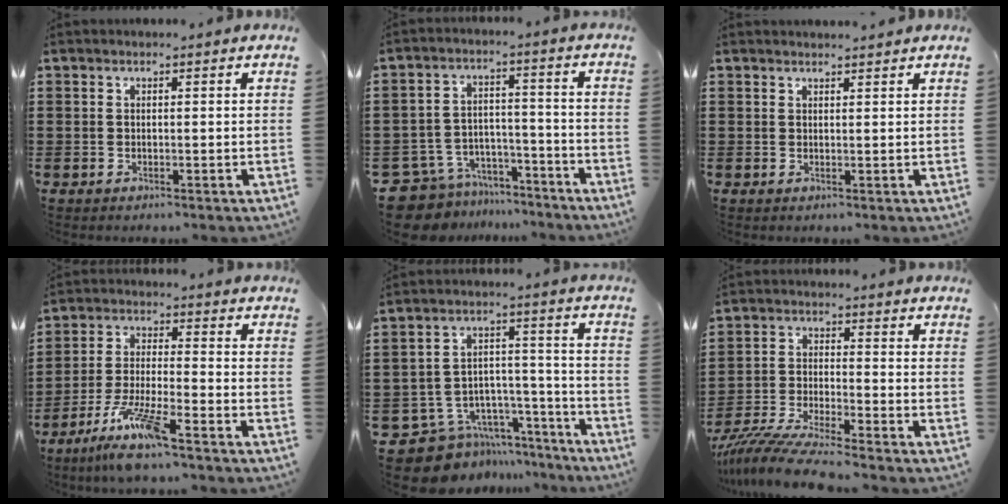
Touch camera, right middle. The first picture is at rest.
{"total": 8.1, "force": [-7.7, 2.3, 0.8], "torque": [-0.042, 0.013, -0.157]}
{"total": 1.0, "force": [1.0, -0.1, 0.1], "torque": [0.004, -0.005, 0.018]}
{"total": 8.3, "force": [-6.4, 0.1, 5.4], "torque": [-0.116, -0.014, -0.124]}
{"total": 10.1, "force": [-8.6, 5.0, 2.1], "torque": [-0.052, 0.022, -0.159]}
{"total": 7.4, "force": [-6.8, -0.2, 2.9], "torque": [-0.074, -0.014, -0.136]}